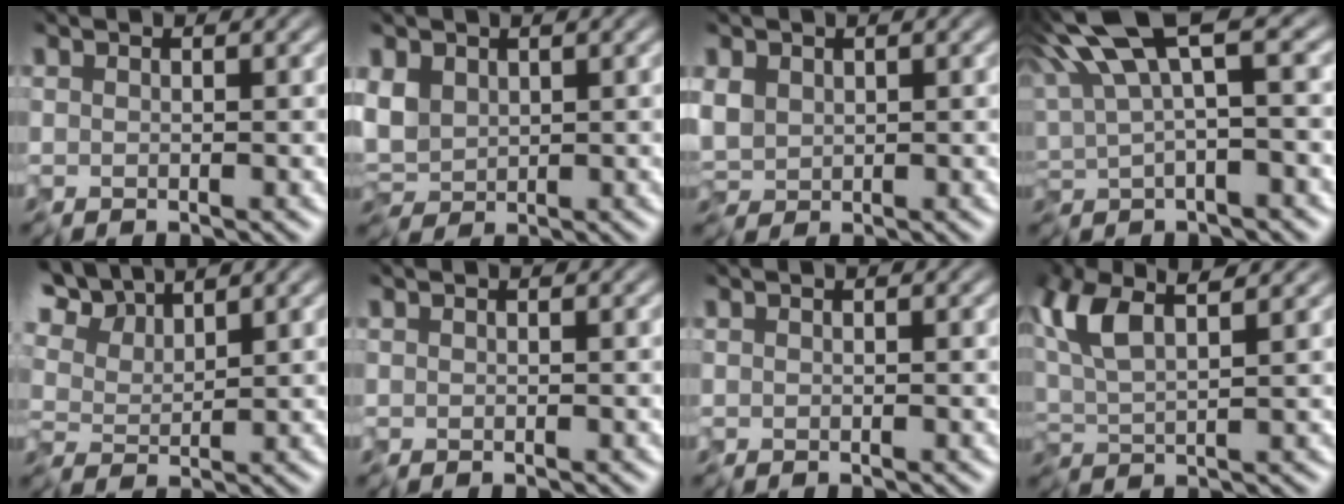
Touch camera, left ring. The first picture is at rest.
{"total": 2.9, "force": [0.2, 2.2, 1.9], "torque": [-0.055, 0.001, 0.008]}
{"total": 2.3, "force": [0.3, 1.7, 1.5], "torque": [-0.051, 0.003, 0.014]}
{"total": 8.7, "force": [2.8, 2.6, 7.8], "torque": [-0.165, 0.017, 0.050]}
{"total": 4.9, "force": [3.7, 1.7, 2.7], "torque": [-0.077, 0.011, 0.054]}
{"total": 0.0}
{"total": 0.0}
{"total": 5.6, "force": [2.3, 2.1, 4.6], "torque": [-0.110, 0.014, 0.041]}